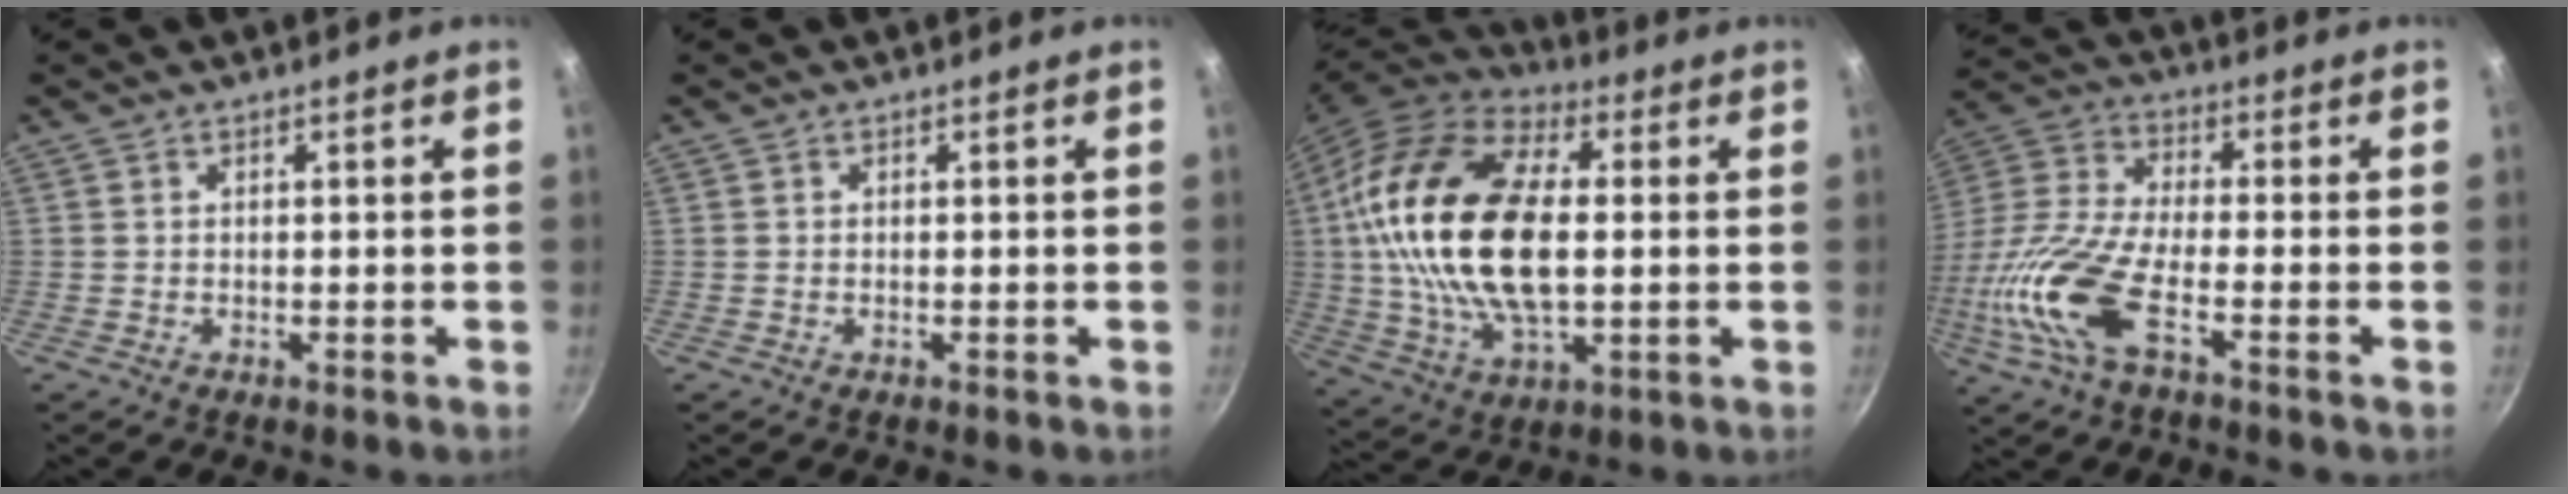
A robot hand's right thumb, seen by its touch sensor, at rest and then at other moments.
{"total": 0.0}
{"total": 25.5, "force": [2.0, 13.9, 21.3], "torque": [-0.400, 0.010, 0.027]}
{"total": 16.0, "force": [-5.8, 5.6, 13.8], "torque": [-0.296, 0.019, -0.133]}